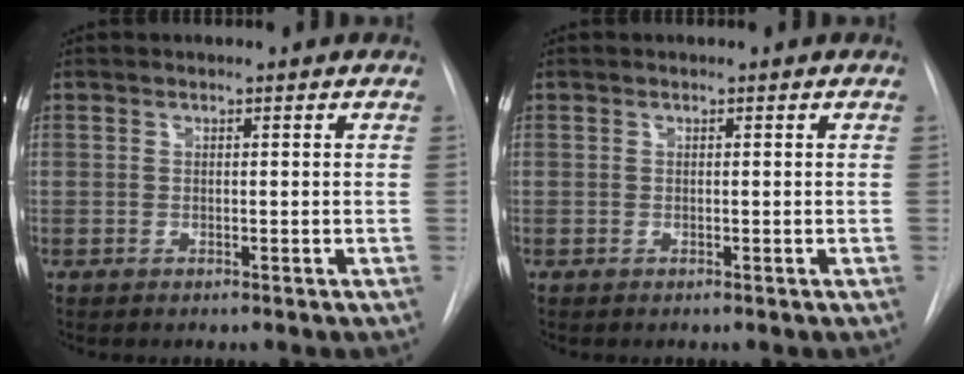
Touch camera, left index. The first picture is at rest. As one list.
[{"total": 0.0}]